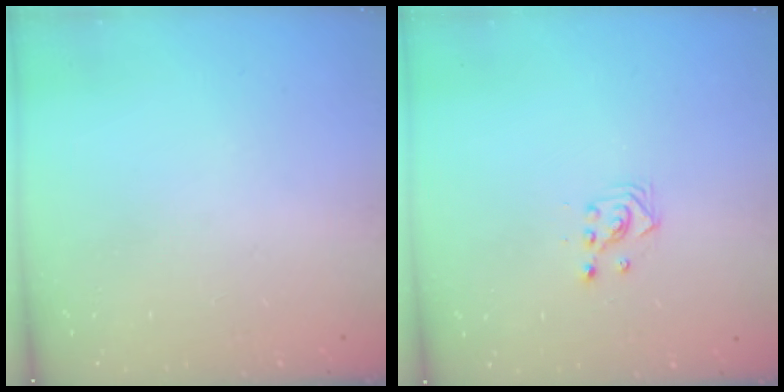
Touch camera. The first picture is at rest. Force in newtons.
{"total": 3.4, "press": 3.4, "slide": 0.2}